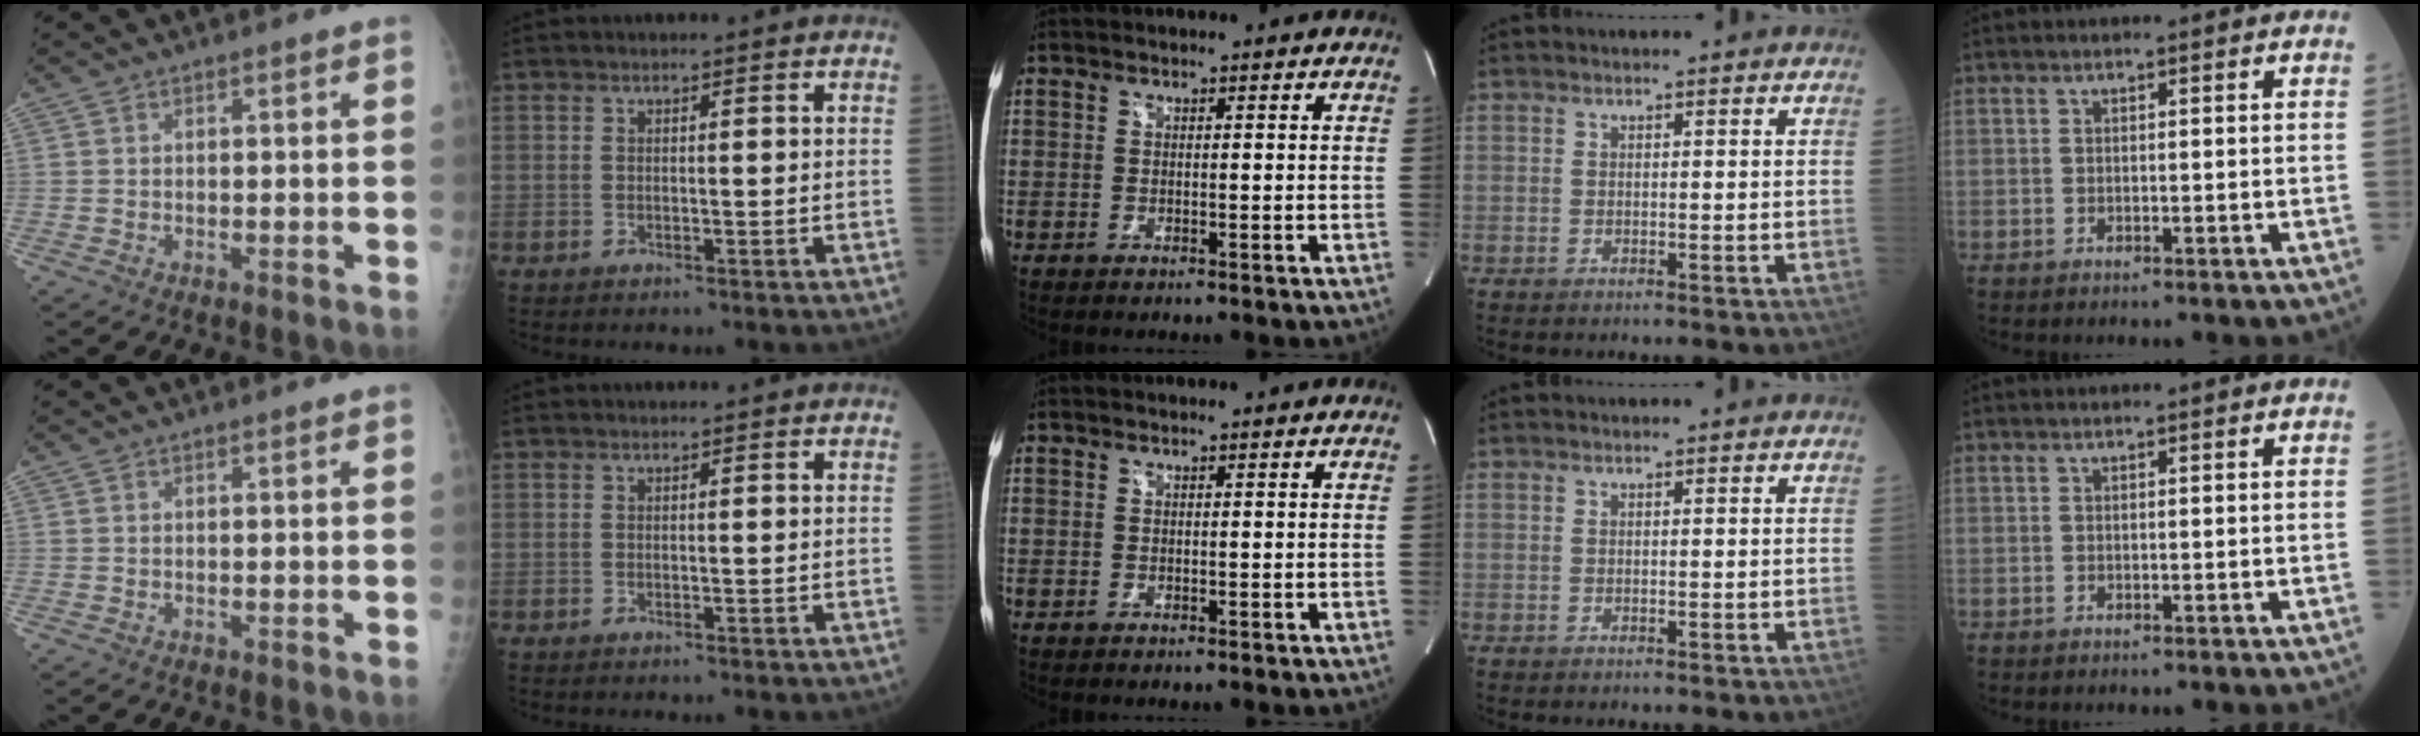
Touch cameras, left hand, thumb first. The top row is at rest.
{}